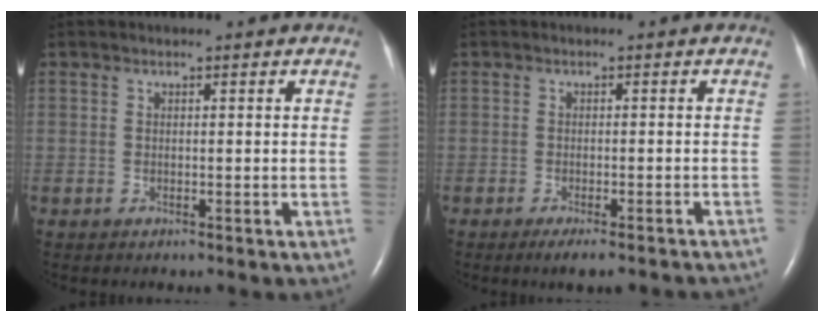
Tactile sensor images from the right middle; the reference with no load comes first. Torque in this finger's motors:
{"motor_torque": [0.03, -0.03, 0.01, 0.01]}